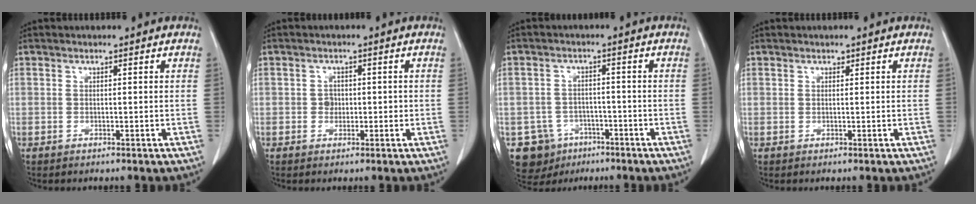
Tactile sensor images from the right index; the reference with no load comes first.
{"total": 2.6, "force": [-0.2, 2.2, 1.3], "torque": [-0.022, 0.011, 0.003]}
{"total": 8.8, "force": [-4.4, 7.5, 1.5], "torque": [-0.039, 0.010, -0.055]}
{"total": 0.8, "force": [0.3, 0.7, 0.4], "torque": [-0.012, 0.008, 0.009]}